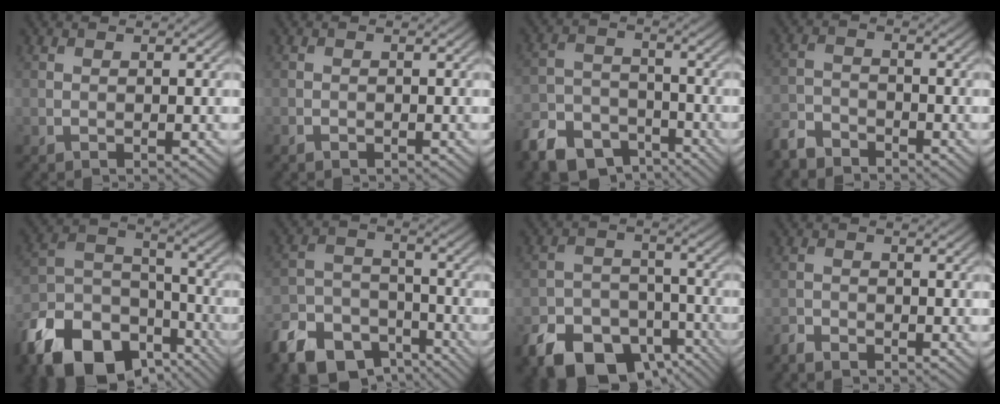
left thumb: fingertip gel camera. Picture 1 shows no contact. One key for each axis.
{"total": 0.7, "fx": -0.5, "fy": 0.3, "fz": 0.2, "tx": -0.003, "ty": -0.003, "tz": -0.009}
{"total": 9.8, "fx": -7.2, "fy": 5.3, "fz": 4.1, "tx": -0.092, "ty": -0.019, "tz": -0.140}
{"total": 4.4, "fx": -3.9, "fy": 1.7, "fz": 1.1, "tx": -0.023, "ty": -0.008, "tz": -0.090}
{"total": 17.4, "fx": -11.1, "fy": 10.1, "fz": 8.7, "tx": -0.219, "ty": -0.041, "tz": -0.197}
{"total": 12.4, "fx": -8.6, "fy": 6.9, "fz": 5.7, "tx": -0.133, "ty": -0.024, "tz": -0.159}
{"total": 12.7, "fx": -8.2, "fy": 7.3, "fz": 6.4, "tx": -0.125, "ty": -0.020, "tz": -0.145}
{"total": 2.0, "fx": -1.8, "fy": 0.7, "fz": 0.4, "tx": -0.009, "ty": -0.005, "tz": -0.044}